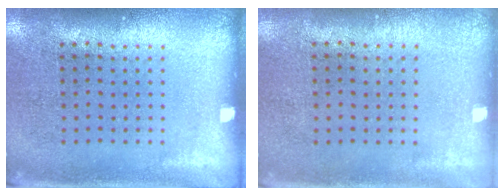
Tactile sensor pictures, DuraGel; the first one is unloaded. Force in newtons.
{"total": 0.0}